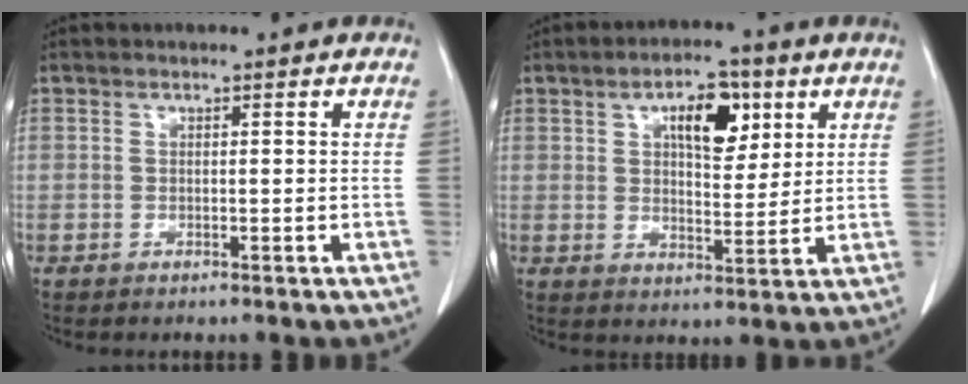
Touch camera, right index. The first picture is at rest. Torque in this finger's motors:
{"motor_torque": [0.28, 0.25, 0.29, 0.05]}